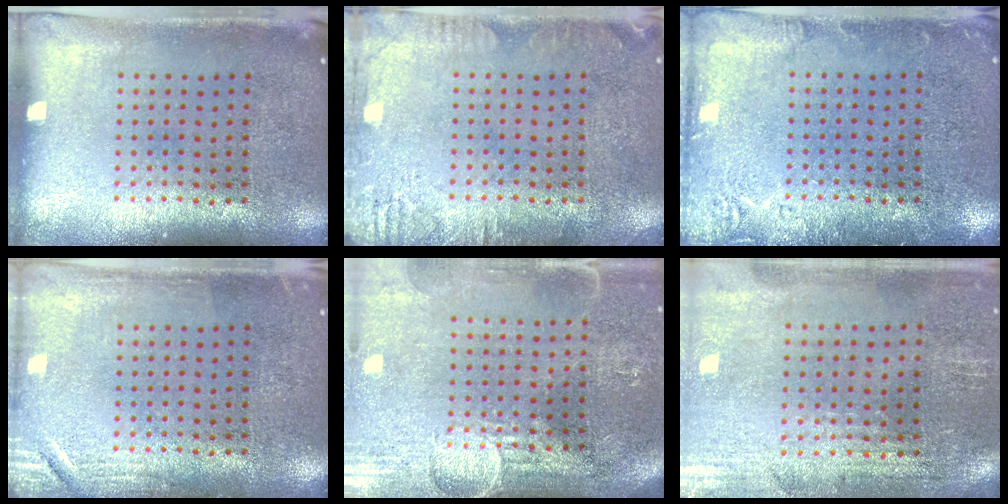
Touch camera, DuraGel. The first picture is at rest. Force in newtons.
{"total": 2.3, "press": 2.3, "slide": 0.2}
{"total": 2.0, "press": 2.0, "slide": 0.4}
{"total": 2.1, "press": 2.0, "slide": 0.4}
{"total": 4.0, "press": 3.5, "slide": 1.9}
{"total": 0.6, "press": 0.5, "slide": 0.3}